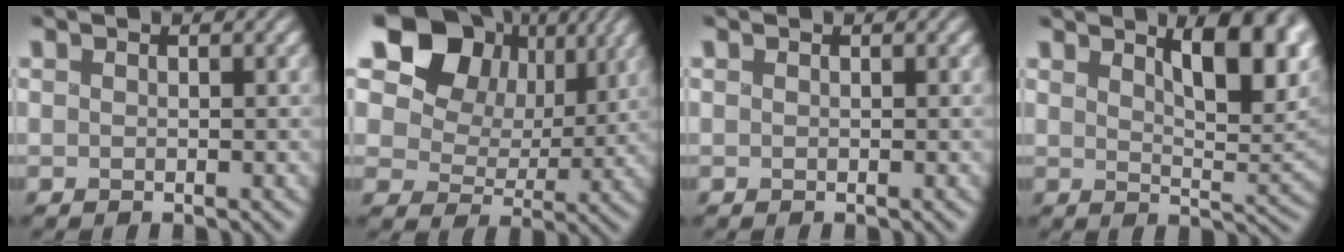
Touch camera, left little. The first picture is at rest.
{"total": 11.6, "force": [4.4, 8.3, 6.8], "torque": [-0.130, 0.013, 0.062]}
{"total": 0.0}
{"total": 7.1, "force": [3.2, 2.8, 5.7], "torque": [-0.085, -0.001, 0.047]}